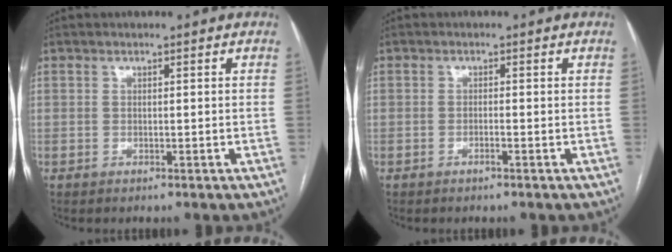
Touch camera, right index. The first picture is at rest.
{"total": 0.9, "force": [-0.5, -0.1, 0.8], "torque": [-0.017, 0.000, -0.008]}